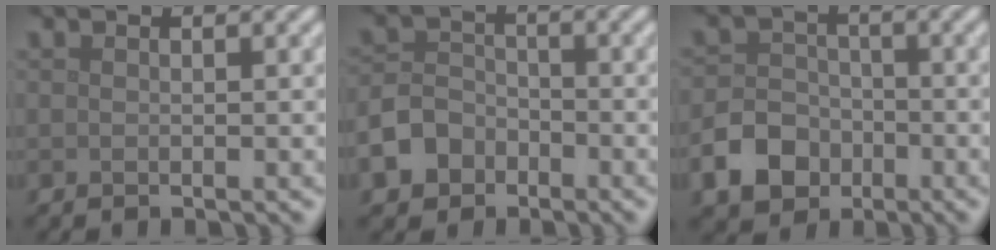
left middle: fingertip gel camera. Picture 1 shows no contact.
{"total": 5.0, "force": [-3.1, 3.6, 1.5], "torque": [-0.017, -0.004, -0.059]}
{"total": 5.0, "force": [-2.5, 3.8, 2.0], "torque": [-0.032, 0.002, -0.055]}